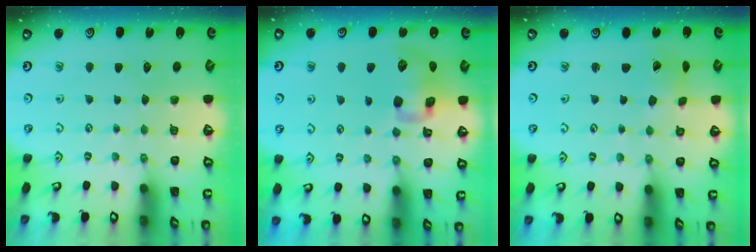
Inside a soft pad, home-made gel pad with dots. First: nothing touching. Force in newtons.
{"total": 12.7, "press": 12.5, "slide": 2.0}
{"total": 2.0, "press": 2.0, "slide": 0.3}